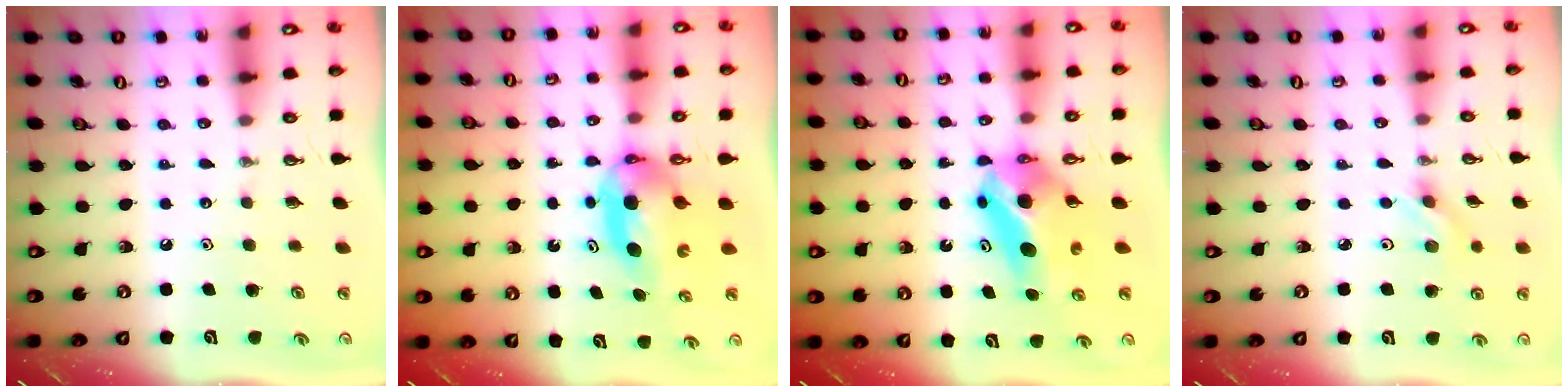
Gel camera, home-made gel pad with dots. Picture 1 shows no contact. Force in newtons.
{"total": 6.4, "press": 6.0, "slide": 2.4}
{"total": 7.4, "press": 7.2, "slide": 1.8}
{"total": 2.6, "press": 2.3, "slide": 1.3}